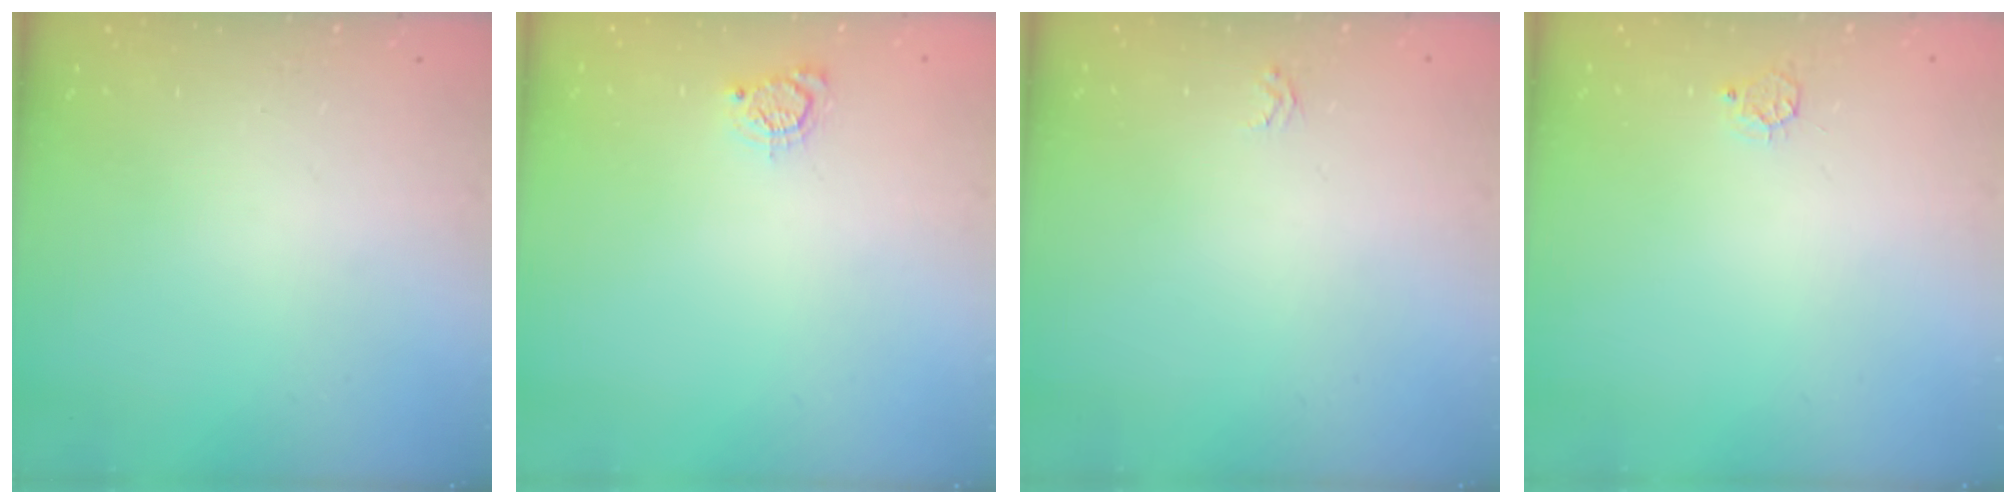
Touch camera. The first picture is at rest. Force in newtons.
{"total": 3.5, "press": 3.5, "slide": 0.4}
{"total": 1.9, "press": 1.9, "slide": 0.2}
{"total": 3.7, "press": 3.7, "slide": 0.4}